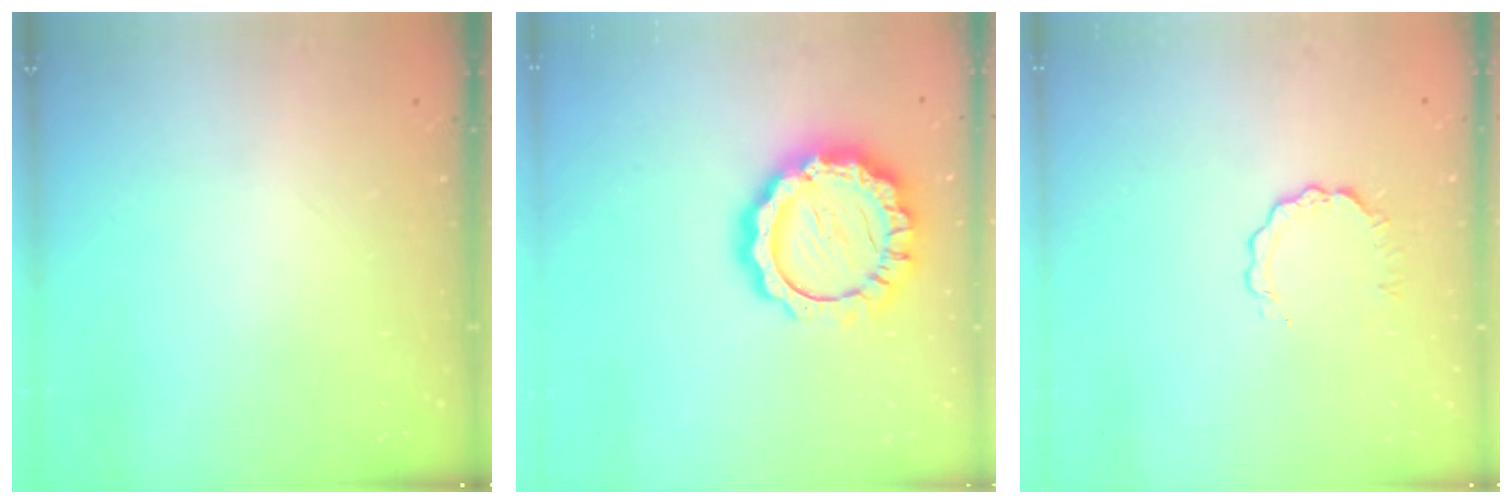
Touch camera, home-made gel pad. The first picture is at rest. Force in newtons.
{"total": 18.0, "press": 17.9, "slide": 1.6}
{"total": 2.9, "press": 2.9, "slide": 0.3}